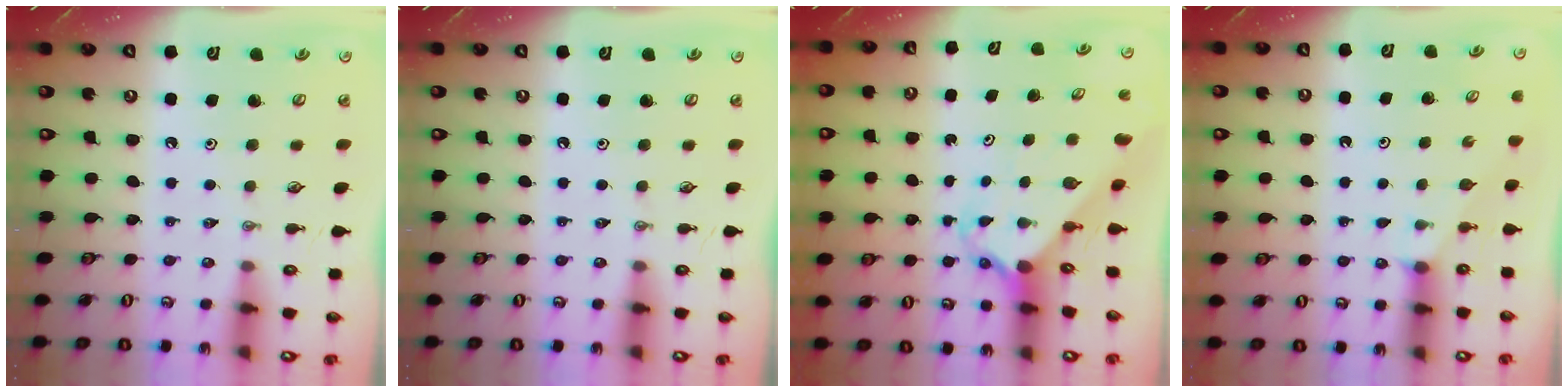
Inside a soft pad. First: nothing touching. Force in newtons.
{"total": 0.0}
{"total": 2.3, "press": 2.3, "slide": 0.2}
{"total": 1.8, "press": 1.8, "slide": 0.2}